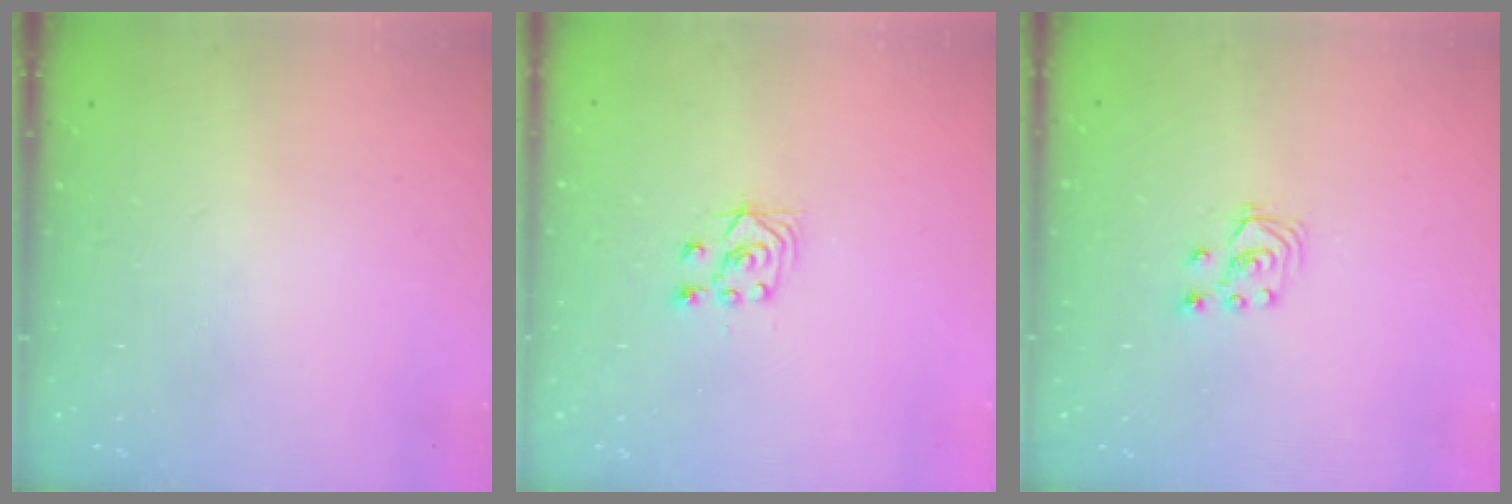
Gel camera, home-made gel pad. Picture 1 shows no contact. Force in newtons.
{"total": 3.8, "press": 3.7, "slide": 0.9}
{"total": 2.8, "press": 2.7, "slide": 0.7}